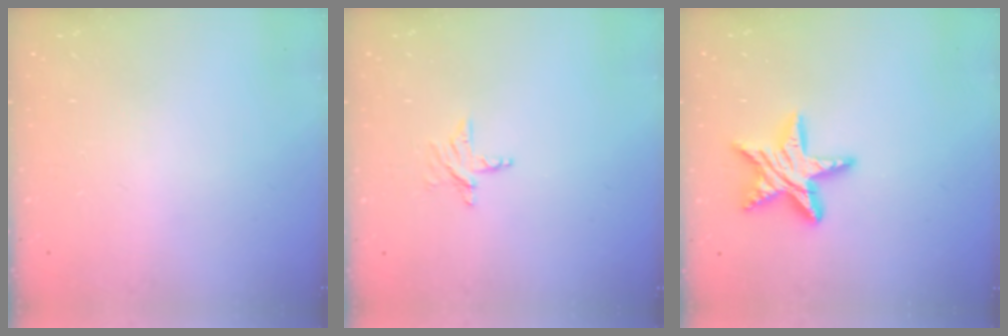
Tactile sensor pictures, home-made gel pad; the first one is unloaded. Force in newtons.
{"total": 3.5, "press": 3.4, "slide": 0.3}
{"total": 12.8, "press": 12.8, "slide": 0.7}